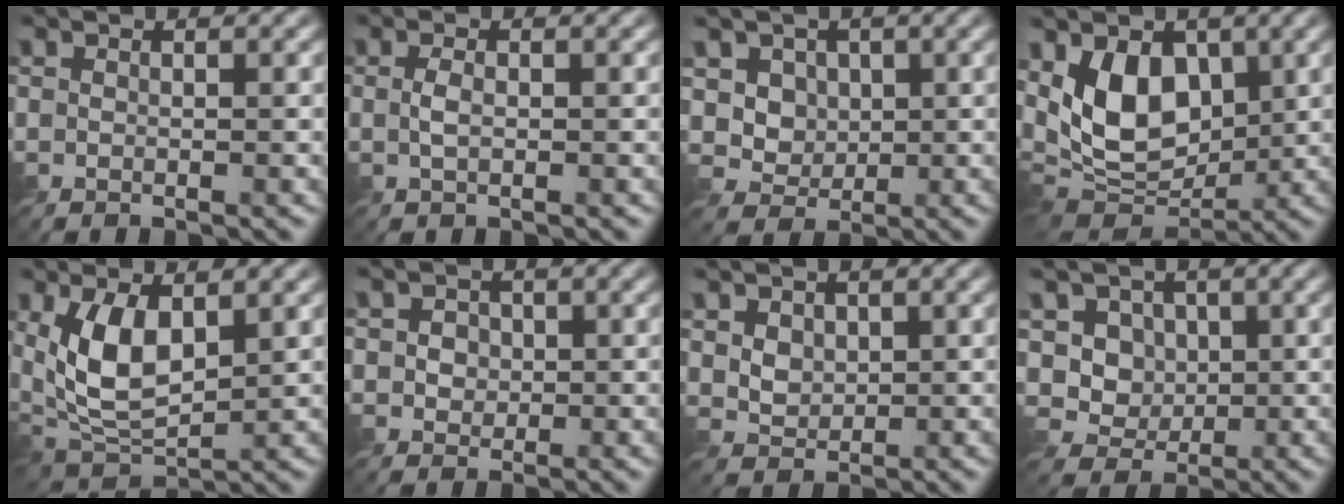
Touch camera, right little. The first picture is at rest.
{"total": 1.2, "force": [-0.3, 0.5, 1.1], "torque": [-0.027, 0.000, -0.008]}
{"total": 4.5, "force": [1.4, 3.8, 1.9], "torque": [-0.055, -0.005, 0.030]}
{"total": 8.0, "force": [1.8, 5.1, 5.8], "torque": [-0.107, -0.014, 0.022]}
{"total": 6.6, "force": [1.4, 3.2, 5.6], "torque": [-0.124, -0.008, 0.028]}
{"total": 2.4, "force": [0.4, 2.1, 1.1], "torque": [-0.021, 0.004, 0.005]}
{"total": 2.6, "force": [1.1, 1.9, 1.3], "torque": [-0.045, -0.001, 0.029]}
{"total": 5.6, "force": [1.5, 4.8, 2.5], "torque": [-0.061, -0.002, 0.024]}